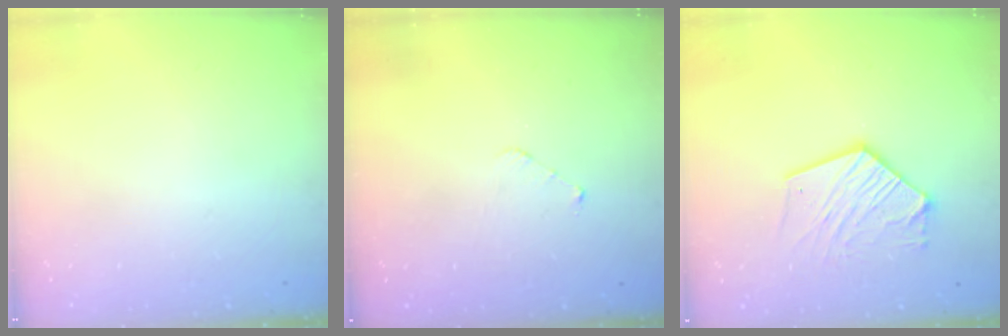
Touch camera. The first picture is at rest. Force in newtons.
{"total": 3.4, "press": 3.4, "slide": 0.3}
{"total": 13.2, "press": 13.1, "slide": 1.4}